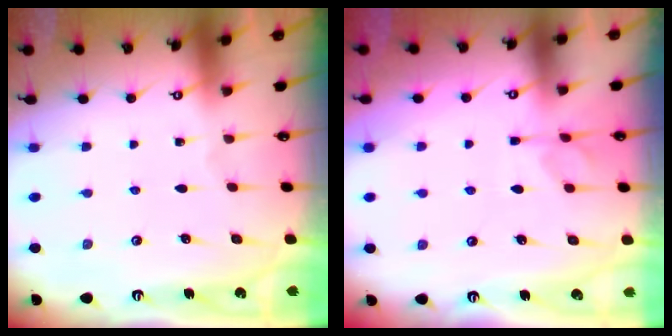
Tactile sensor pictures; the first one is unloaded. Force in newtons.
{"total": 2.3, "press": 1.9, "slide": 1.3}